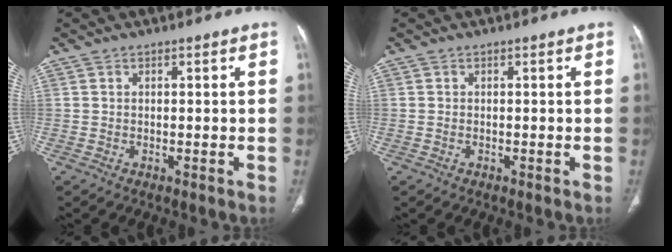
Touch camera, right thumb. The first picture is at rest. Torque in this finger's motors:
{"motor_torque": [0.10, -0.09, 0.02, -0.40, -0.02]}